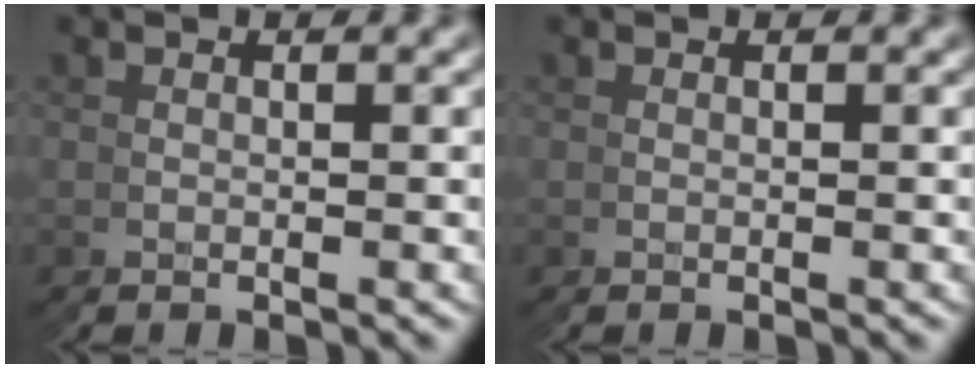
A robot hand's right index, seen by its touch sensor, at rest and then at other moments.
{"total": 0.0}